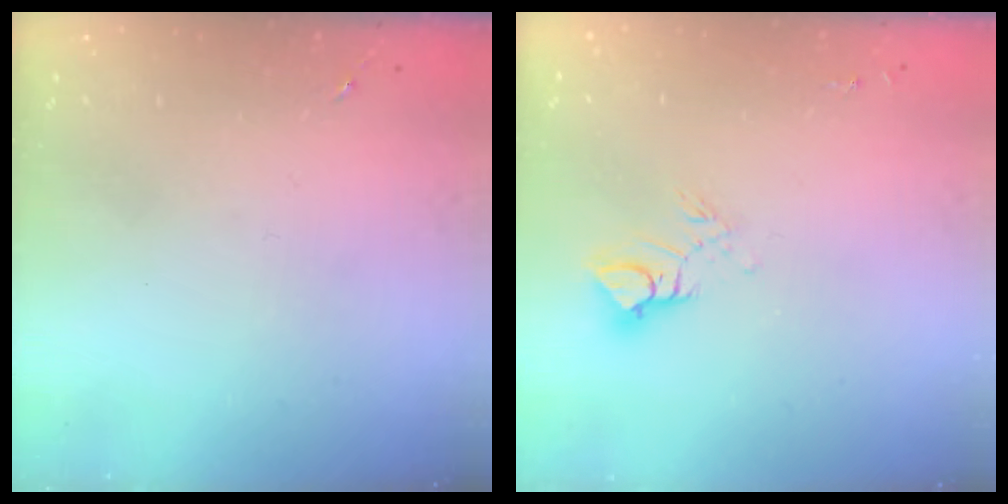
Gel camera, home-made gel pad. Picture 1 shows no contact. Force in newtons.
{"total": 7.4, "press": 7.4, "slide": 0.8}